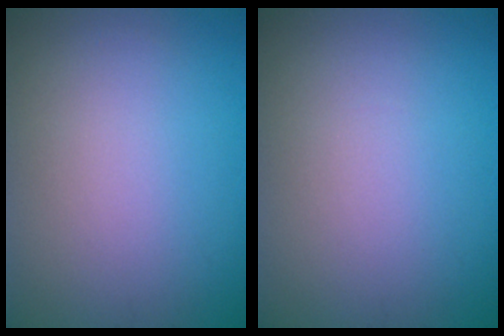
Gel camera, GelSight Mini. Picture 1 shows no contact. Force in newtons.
{"total": 0.0}